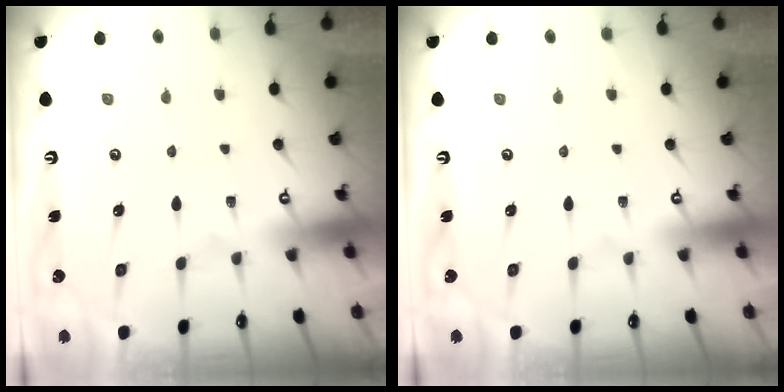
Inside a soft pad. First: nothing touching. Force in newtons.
{"total": 0.0}